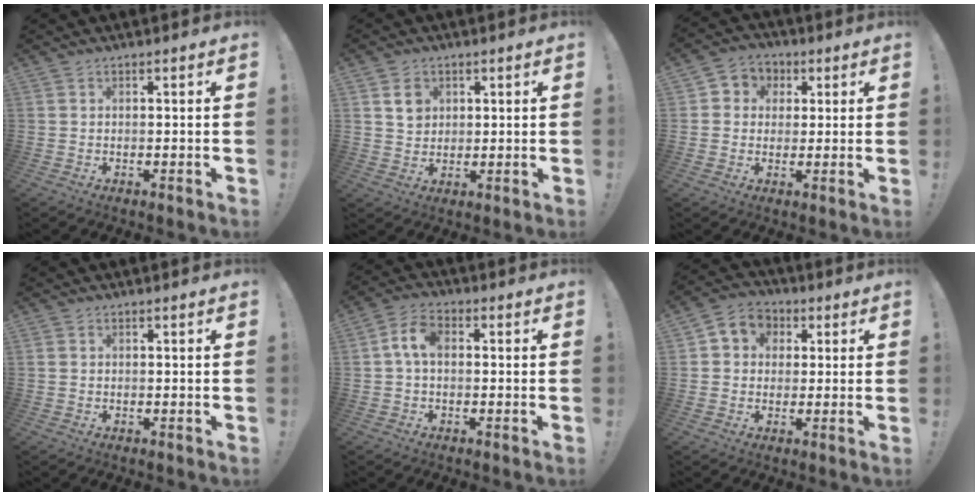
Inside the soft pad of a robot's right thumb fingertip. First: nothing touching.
{"total": 5.3, "force": [2.3, 4.5, 1.5], "torque": [-0.004, -0.005, 0.038]}
{"total": 5.8, "force": [0.0, 5.7, 1.5], "torque": [-0.014, 0.007, 0.003]}
{"total": 0.5, "force": [0.3, 0.4, 0.2], "torque": [-0.009, 0.004, 0.006]}
{"total": 6.6, "force": [0.5, 3.9, 5.3], "torque": [-0.114, 0.014, 0.011]}
{"total": 6.5, "force": [0.8, 6.2, 2.0], "torque": [-0.027, 0.006, 0.019]}